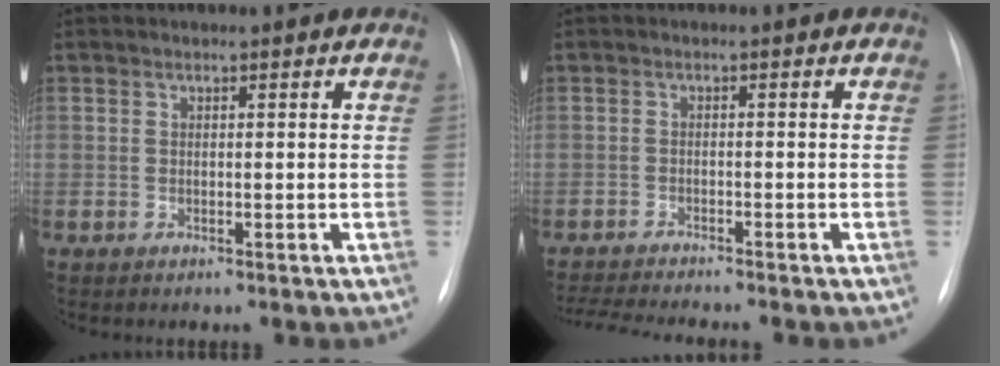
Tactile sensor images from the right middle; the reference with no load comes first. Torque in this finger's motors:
{"motor_torque": [0.10, -0.11, 0.03, 0.04]}